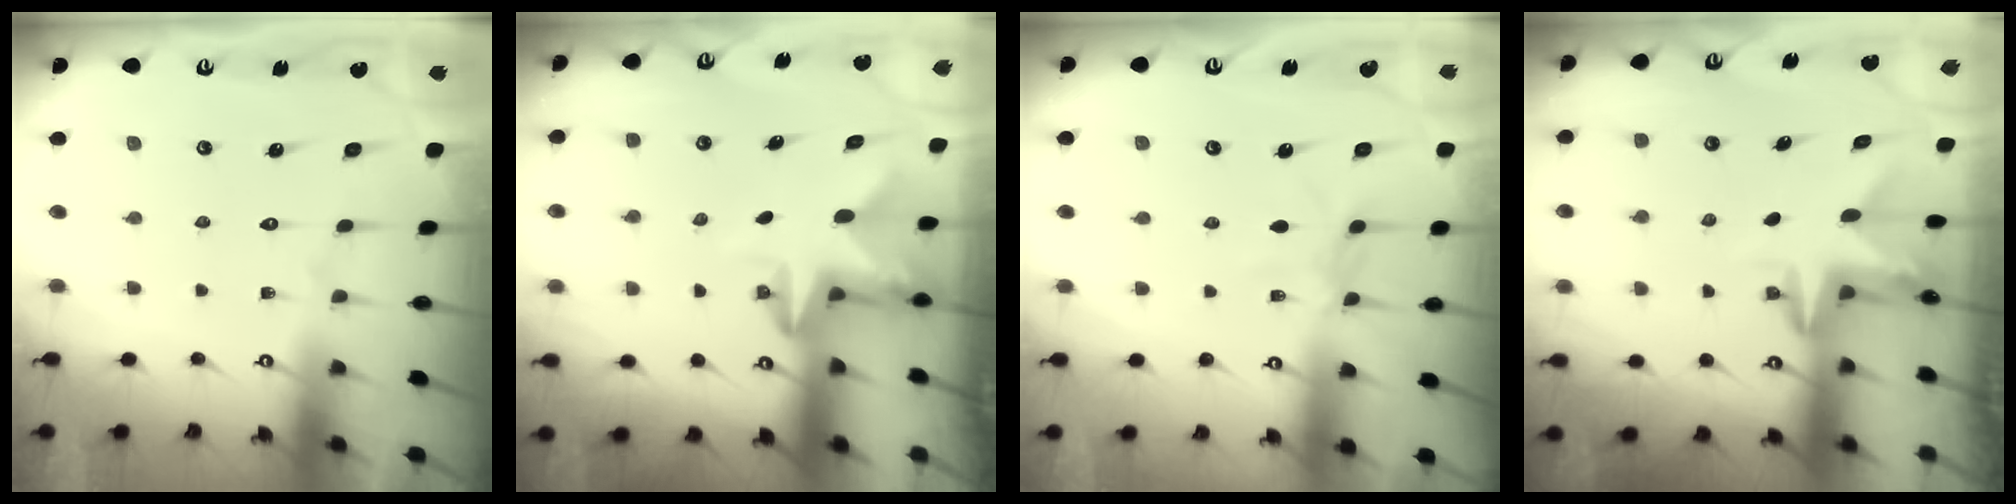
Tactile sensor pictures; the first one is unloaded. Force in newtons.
{"total": 2.6, "press": 2.6, "slide": 0.4}
{"total": 4.7, "press": 4.7, "slide": 0.4}
{"total": 3.2, "press": 3.2, "slide": 0.3}